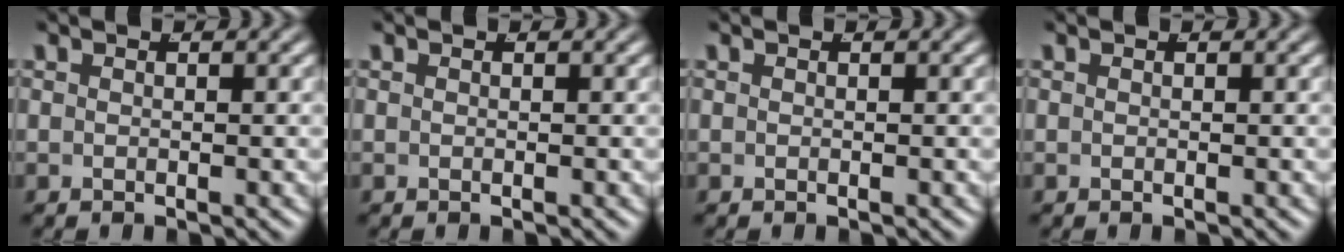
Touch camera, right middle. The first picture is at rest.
{"total": 0.0}
{"total": 0.0}
{"total": 0.0}